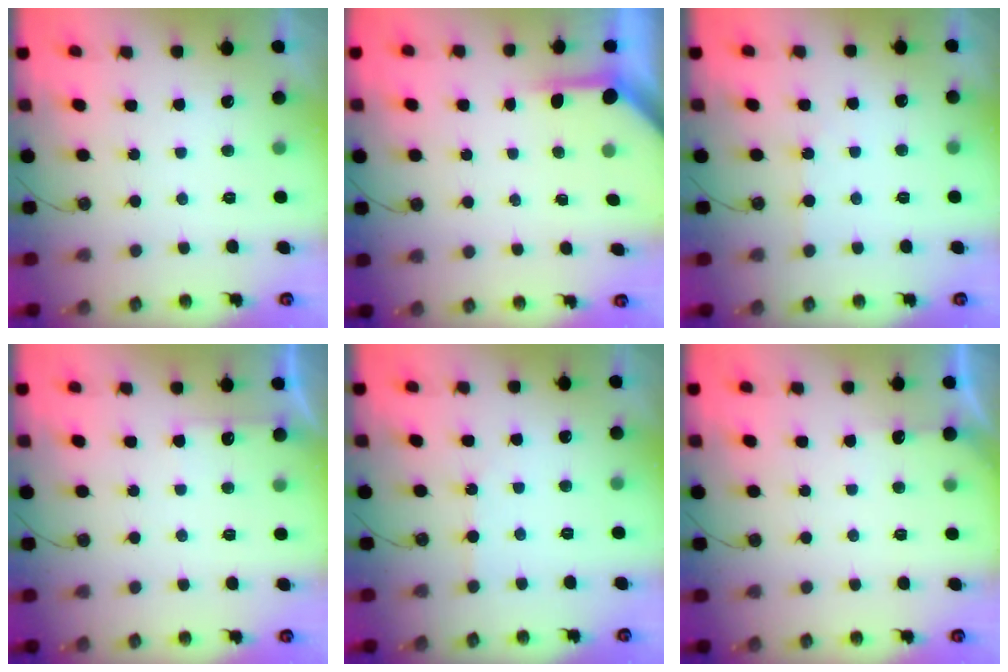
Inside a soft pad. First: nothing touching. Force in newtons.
{"total": 4.0, "press": 4.0, "slide": 0.4}
{"total": 2.7, "press": 2.7, "slide": 0.5}
{"total": 5.0, "press": 4.9, "slide": 0.6}
{"total": 1.0, "press": 1.0, "slide": 0.2}
{"total": 2.9, "press": 2.8, "slide": 0.4}